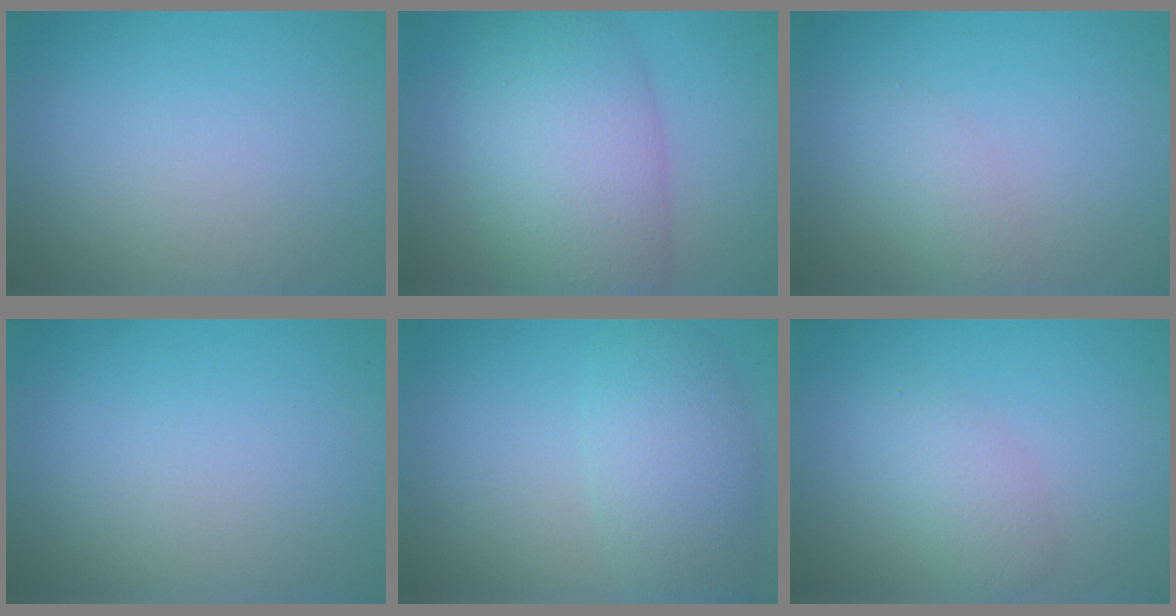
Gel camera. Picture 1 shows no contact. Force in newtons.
{"total": 9.9, "press": 9.9, "slide": 0.4}
{"total": 1.7, "press": 1.7, "slide": 0.1}
{"total": 0.0}
{"total": 5.0, "press": 5.0, "slide": 0.0}
{"total": 2.6, "press": 2.6, "slide": 0.1}